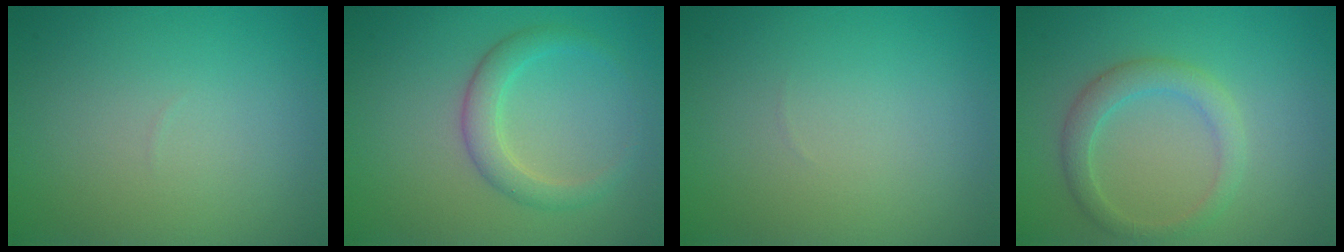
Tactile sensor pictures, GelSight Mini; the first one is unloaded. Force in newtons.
{"total": 2.7, "press": 2.7, "slide": 0.1}
{"total": 0.0}
{"total": 2.7, "press": 2.7, "slide": 0.0}